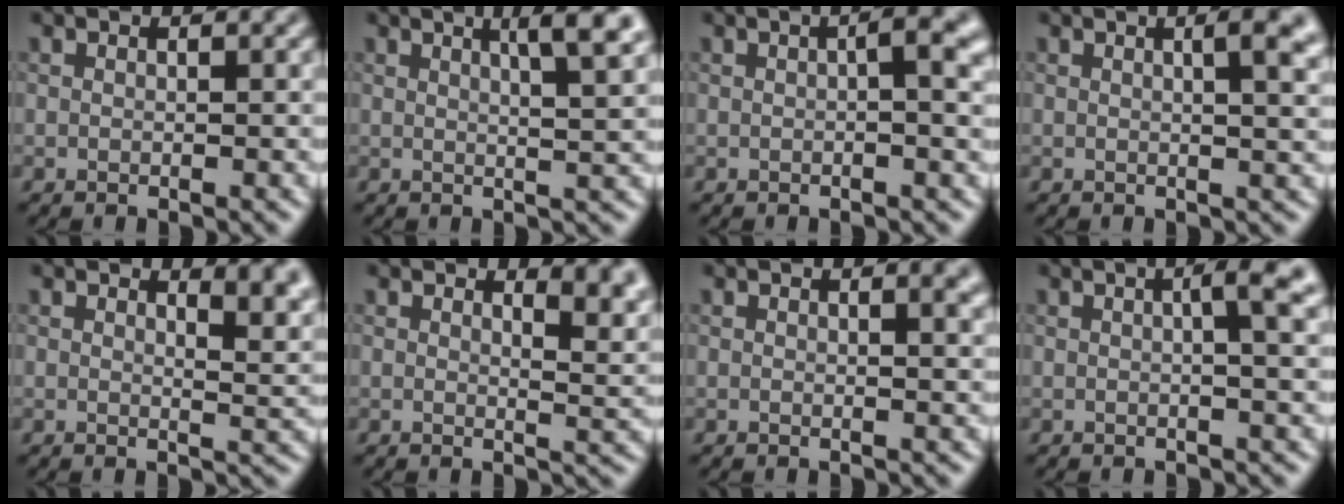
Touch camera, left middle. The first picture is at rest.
{"total": 4.8, "force": [2.4, 1.0, 4.0], "torque": [-0.044, 0.013, 0.023]}
{"total": 3.1, "force": [0.3, 0.7, 3.0], "torque": [-0.042, 0.009, 0.001]}
{"total": 4.9, "force": [1.5, 1.8, 4.3], "torque": [-0.030, 0.017, 0.011]}
{"total": 4.9, "force": [2.9, 2.0, 3.4], "torque": [-0.022, 0.003, 0.039]}
{"total": 4.3, "force": [2.7, 1.7, 2.9], "torque": [-0.022, -0.003, 0.037]}
{"total": 2.2, "force": [1.0, 0.8, 1.8], "torque": [-0.010, 0.004, 0.012]}
{"total": 4.6, "force": [0.9, 1.3, 4.3], "torque": [-0.046, 0.018, 0.006]}